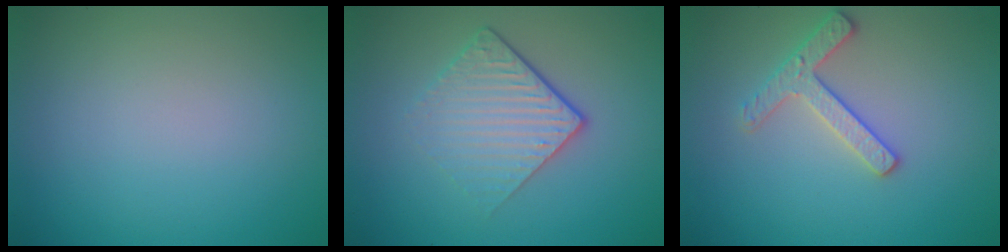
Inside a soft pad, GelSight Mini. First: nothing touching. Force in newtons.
{"total": 4.4, "press": 2.9, "slide": 3.3}
{"total": 2.5, "press": 2.5, "slide": 0.3}